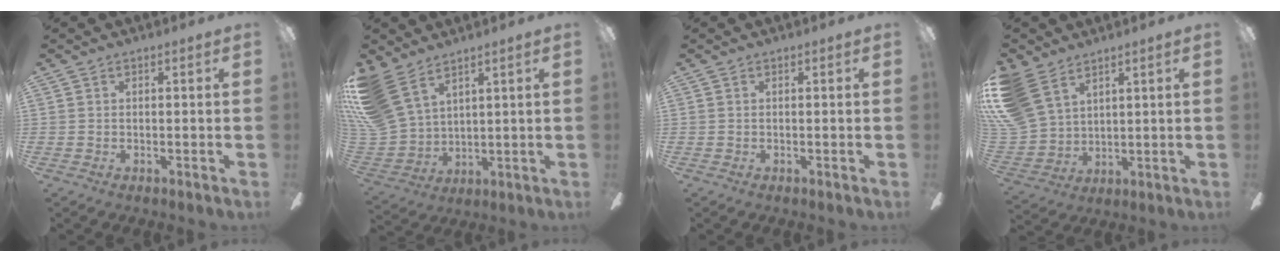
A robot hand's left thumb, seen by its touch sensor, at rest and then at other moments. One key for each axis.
{"total": 15.4, "fx": 9.5, "fy": 8.6, "fz": 8.6, "tx": -0.214, "ty": -0.045, "tz": 0.182}
{"total": 0.0}
{"total": 14.7, "fx": 8.6, "fy": 9.1, "fz": 7.7, "tx": -0.187, "ty": -0.031, "tz": 0.170}